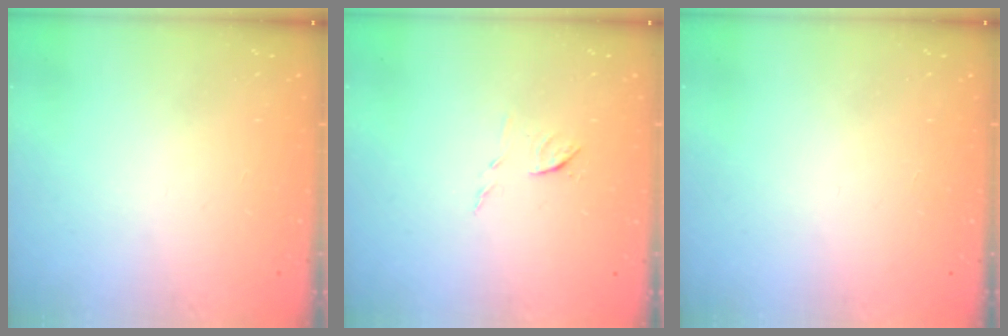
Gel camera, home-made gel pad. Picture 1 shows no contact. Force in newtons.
{"total": 6.7, "press": 6.7, "slide": 0.5}
{"total": 1.5, "press": 1.5, "slide": 0.1}